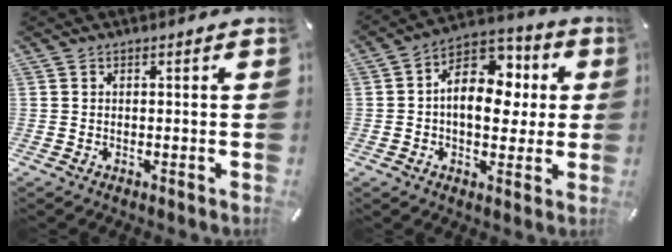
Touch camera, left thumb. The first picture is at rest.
{"total": 14.0, "force": [1.0, 10.1, 9.6], "torque": [-0.147, -0.009, 0.019]}